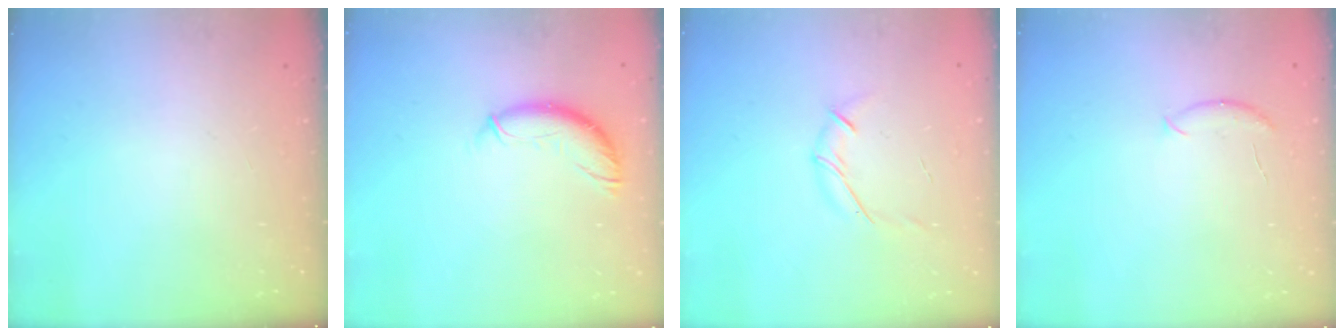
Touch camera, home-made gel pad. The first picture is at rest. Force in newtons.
{"total": 11.1, "press": 11.1, "slide": 0.9}
{"total": 6.7, "press": 6.5, "slide": 1.6}
{"total": 6.9, "press": 6.8, "slide": 1.1}